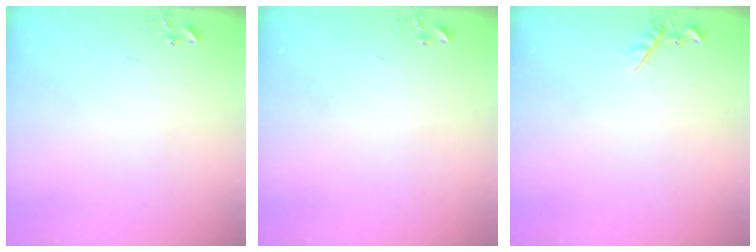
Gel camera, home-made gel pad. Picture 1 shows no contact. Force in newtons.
{"total": 0.0}
{"total": 6.3, "press": 6.2, "slide": 0.9}